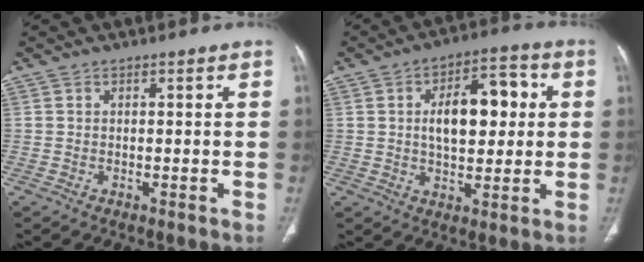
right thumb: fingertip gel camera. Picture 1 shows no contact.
{"total": 13.1, "force": [2.0, 7.0, 10.9], "torque": [-0.137, 0.015, 0.029]}